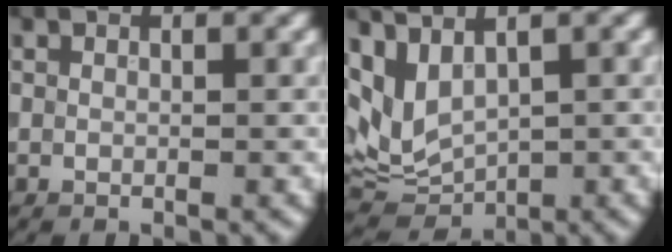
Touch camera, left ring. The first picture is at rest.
{"total": 4.8, "force": [2.0, 2.7, 3.4], "torque": [-0.080, -0.010, 0.050]}